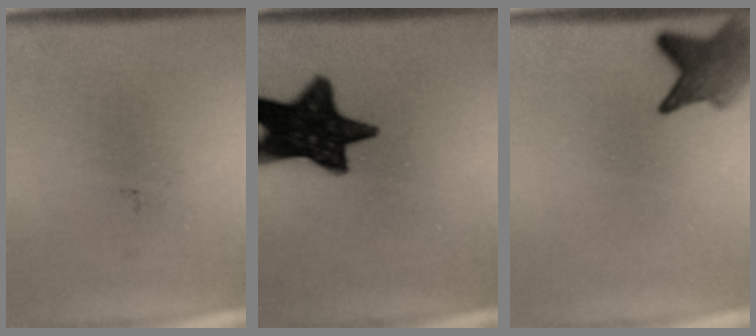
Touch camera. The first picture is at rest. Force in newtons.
{"total": 15.1}
{"total": 4.7}